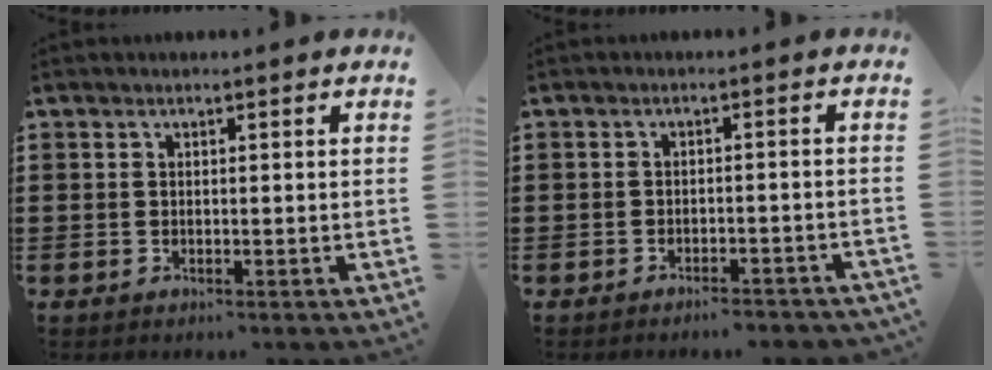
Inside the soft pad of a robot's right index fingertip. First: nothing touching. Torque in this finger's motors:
{"motor_torque": [0.43, 0.35, 0.00, -0.02]}